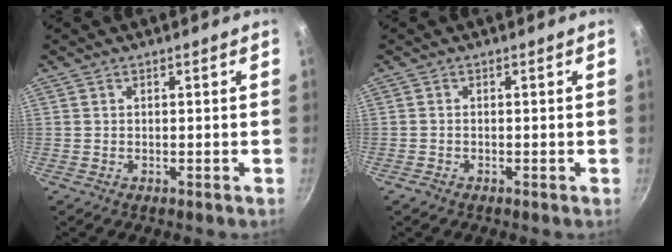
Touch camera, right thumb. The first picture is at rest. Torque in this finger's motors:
{"motor_torque": [0.05, -0.22, -0.18, -0.02, -0.01]}